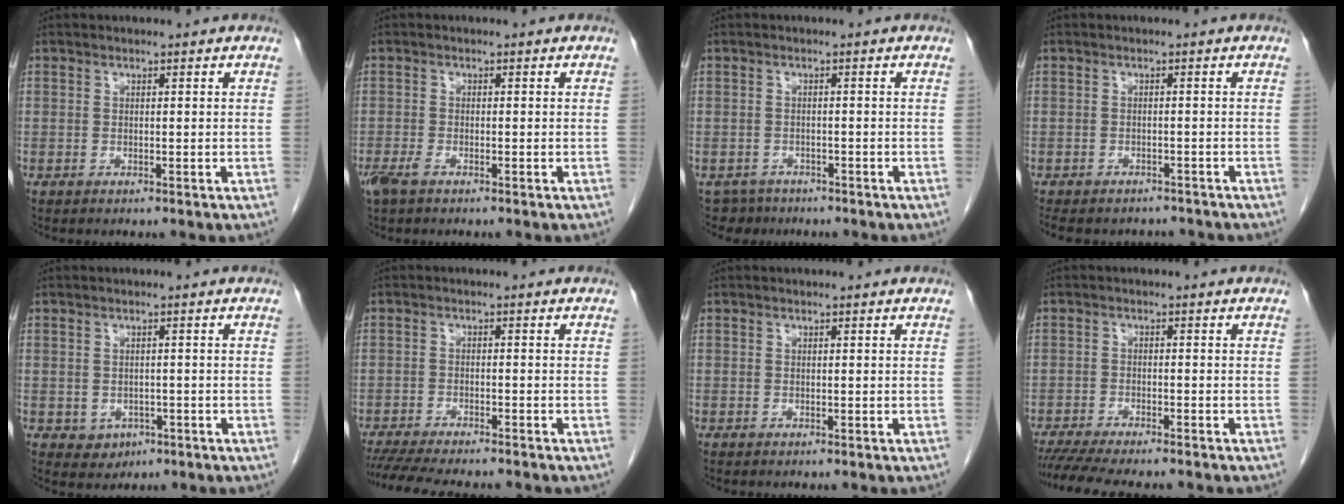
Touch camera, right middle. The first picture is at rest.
{"total": 2.6, "force": [-1.7, 0.9, 1.8], "torque": [-0.042, -0.005, -0.031]}
{"total": 2.9, "force": [-2.3, 1.7, -0.6], "torque": [0.008, 0.003, -0.036]}
{"total": 9.4, "force": [-8.3, 3.6, 2.5], "torque": [-0.049, 0.002, -0.101]}
{"total": 2.5, "force": [-0.9, 2.2, 1.0], "torque": [-0.011, 0.004, -0.001]}
{"total": 12.8, "force": [-11.3, 2.0, 5.7], "torque": [-0.092, -0.015, -0.161]}
{"total": 0.0}
{"total": 11.7, "force": [-10.2, 1.6, 5.5], "torque": [-0.076, -0.013, -0.148]}